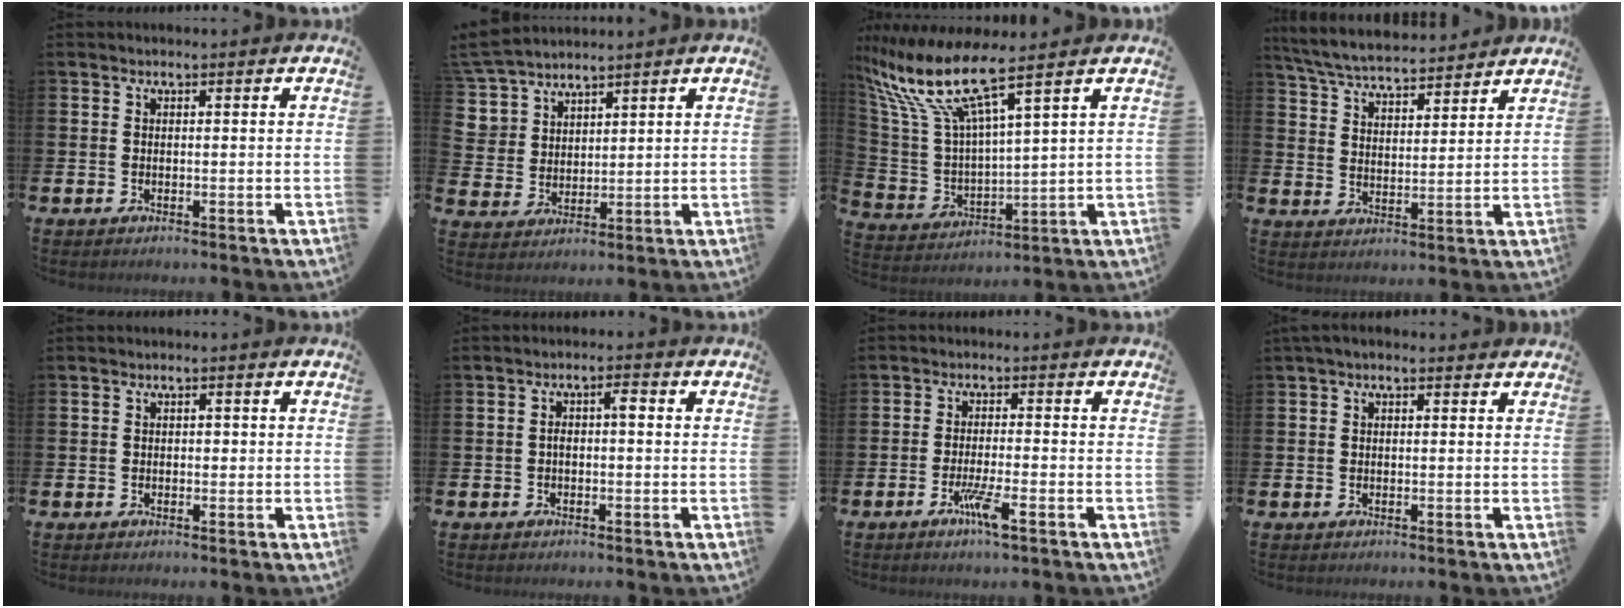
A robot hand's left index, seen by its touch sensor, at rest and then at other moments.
{"total": 5.4, "force": [4.9, 2.2, 0.3], "torque": [-0.036, -0.017, 0.093]}
{"total": 9.9, "force": [7.7, 1.7, 6.0], "torque": [-0.156, -0.039, 0.127]}
{"total": 6.3, "force": [6.1, 0.8, 1.1], "torque": [-0.044, -0.038, 0.108]}
{"total": 1.0, "force": [0.0, 0.7, 0.7], "torque": [-0.009, 0.004, -0.003]}
{"total": 2.1, "force": [-0.1, 0.8, 2.0], "torque": [-0.030, 0.001, -0.006]}
{"total": 3.8, "force": [-2.1, 0.4, 3.1], "torque": [-0.069, -0.009, -0.038]}
{"total": 1.0, "force": [0.5, 0.5, 0.8], "torque": [-0.014, 0.006, 0.008]}